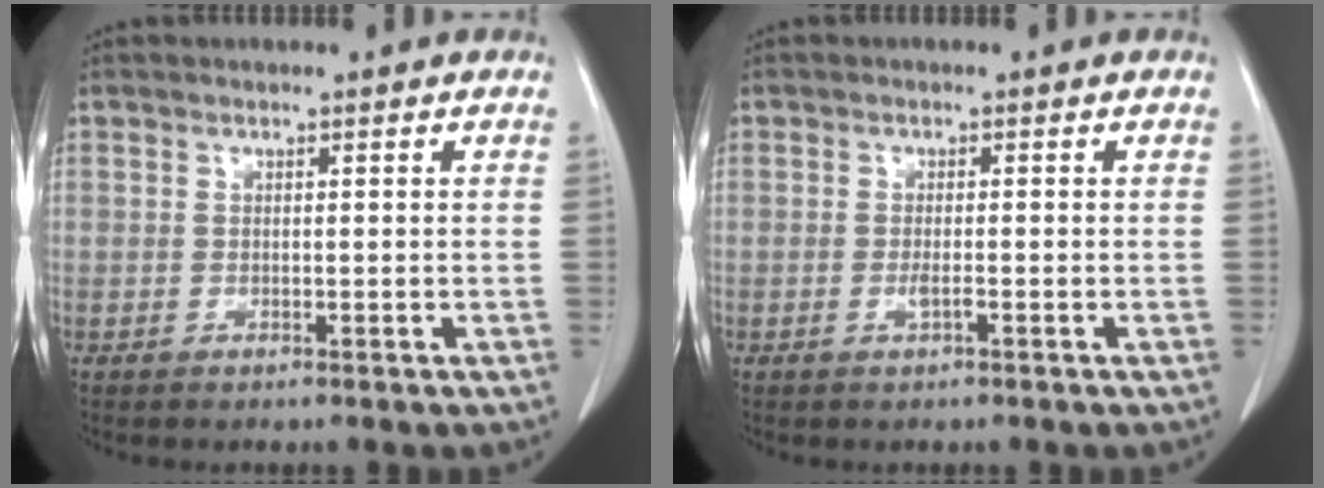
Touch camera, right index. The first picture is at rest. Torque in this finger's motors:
{"motor_torque": [0.24, -0.18, 0.08, 0.03]}